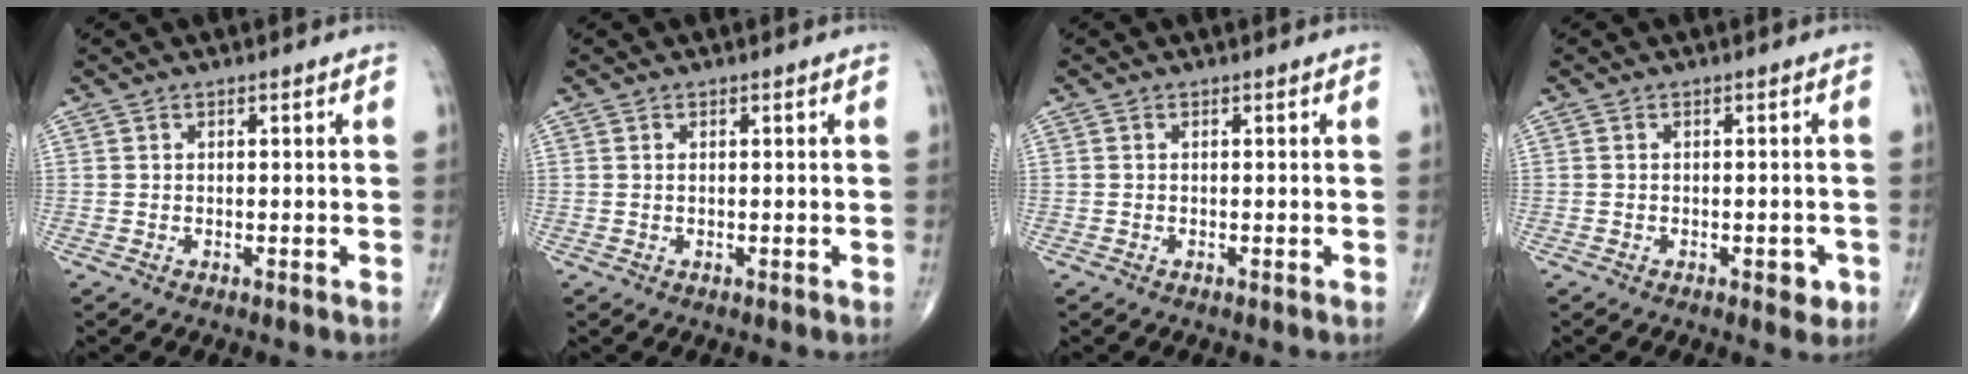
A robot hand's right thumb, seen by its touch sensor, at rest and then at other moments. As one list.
[{"total": 0.0}, {"total": 0.0}, {"total": 2.7, "force": [-1.2, 1.4, 2.0], "torque": [-0.015, 0.003, -0.013]}]